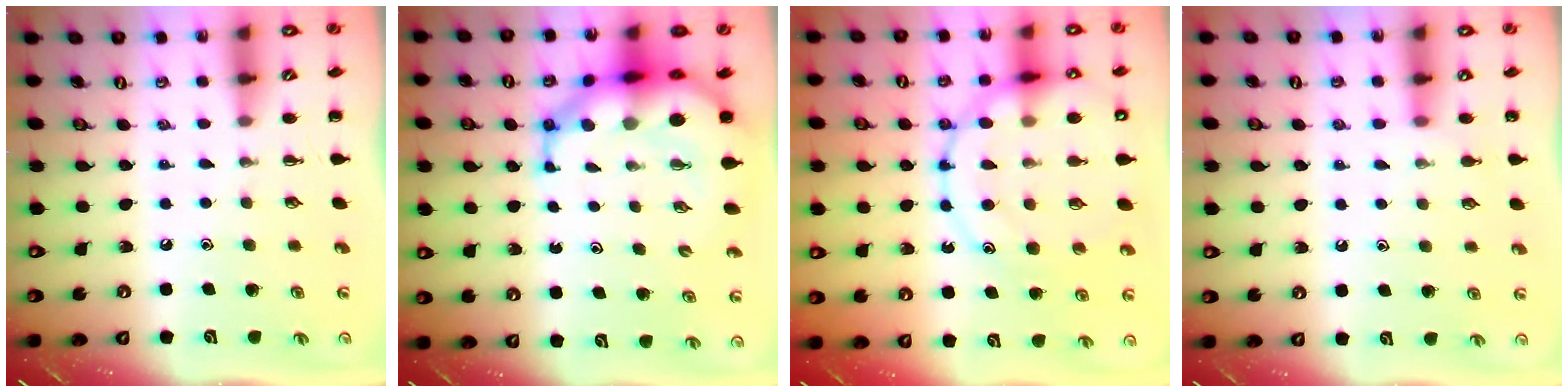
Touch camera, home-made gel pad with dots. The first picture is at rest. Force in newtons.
{"total": 10.7, "press": 10.3, "slide": 3.0}
{"total": 20.9, "press": 20.8, "slide": 2.3}
{"total": 3.8, "press": 3.6, "slide": 1.2}